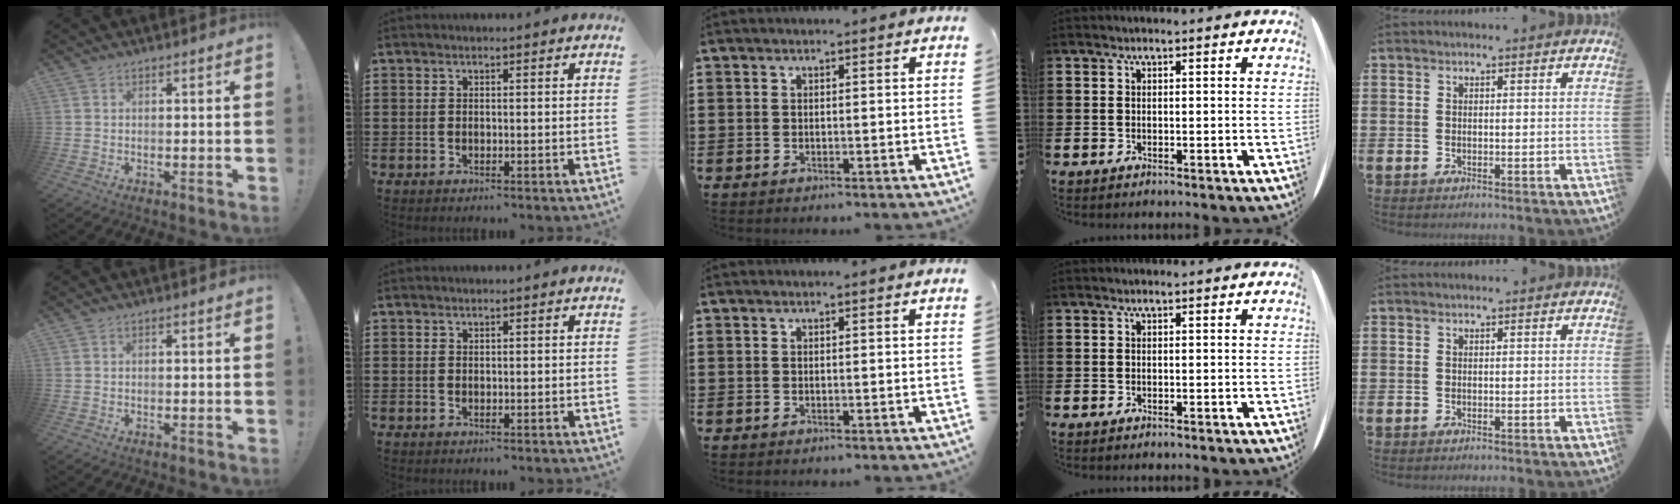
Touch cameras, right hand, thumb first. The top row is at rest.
{}